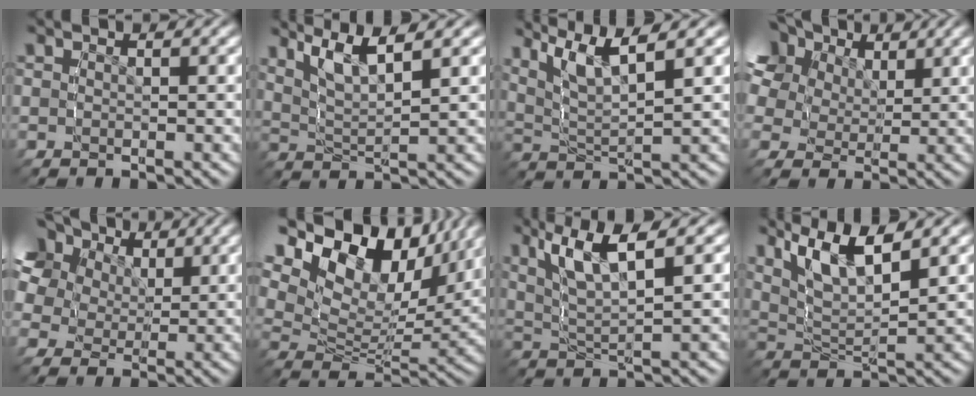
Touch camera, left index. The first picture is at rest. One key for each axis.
{"total": 5.6, "fx": 3.2, "fy": 2.7, "fz": 3.7, "tx": -0.087, "ty": -0.006, "tz": 0.054}
{"total": 6.1, "fx": 3.5, "fy": 2.8, "fz": 4.1, "tx": -0.094, "ty": -0.006, "tz": 0.059}
{"total": 11.5, "fx": 5.8, "fy": 8.0, "fz": 5.9, "tx": -0.105, "ty": 0.017, "tz": 0.087}
{"total": 13.5, "fx": 6.4, "fy": 9.6, "fz": 6.8, "tx": -0.129, "ty": 0.019, "tz": 0.093}
{"total": 16.2, "fx": 6.9, "fy": 10.6, "fz": 10.1, "tx": -0.168, "ty": 0.020, "tz": 0.087}
{"total": 5.6, "fx": 3.0, "fy": 2.2, "fz": 4.3, "tx": -0.092, "ty": 0.000, "tz": 0.055}
{"total": 7.3, "fx": 3.8, "fy": 3.8, "fz": 4.9, "tx": -0.107, "ty": -0.001, "tz": 0.067}